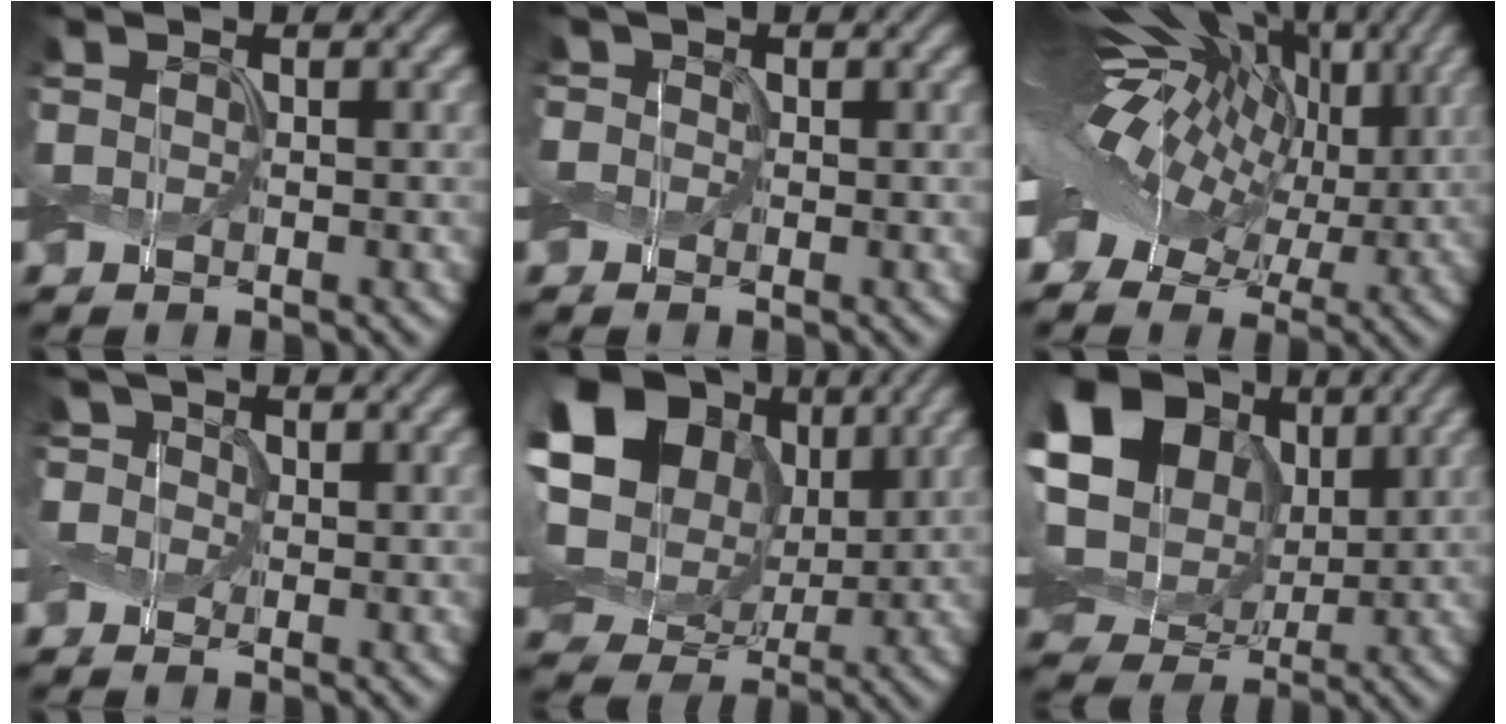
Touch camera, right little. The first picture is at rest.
{"total": 0.7, "force": [0.0, 0.7, 0.1], "torque": [-0.001, 0.001, -0.003]}
{"total": 18.8, "force": [4.2, 10.2, 15.3], "torque": [-0.250, 0.022, 0.062]}
{"total": 3.7, "force": [1.7, 2.9, 1.6], "torque": [-0.047, 0.010, 0.015]}
{"total": 19.9, "force": [6.3, 15.2, 11.1], "torque": [-0.247, 0.046, 0.095]}
{"total": 18.1, "force": [5.7, 14.2, 9.7], "torque": [-0.232, 0.042, 0.081]}